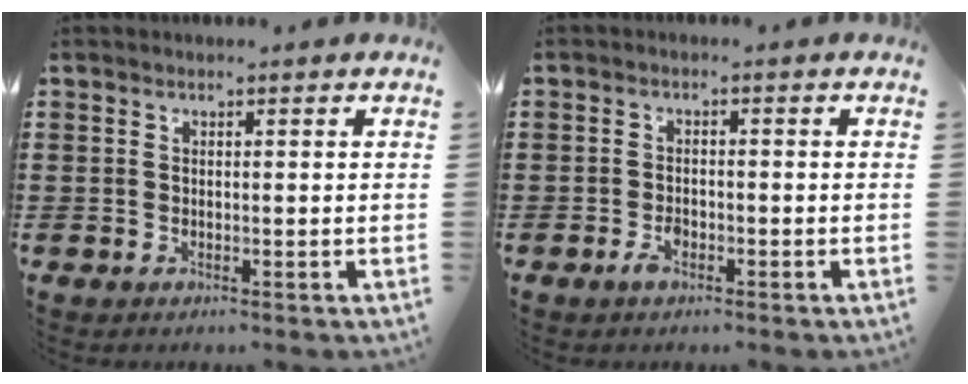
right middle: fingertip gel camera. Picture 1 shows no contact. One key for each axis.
{"total": 2.3, "fx": -1.3, "fy": 0.9, "fz": 1.6, "tx": -0.038, "ty": -0.002, "tz": -0.026}